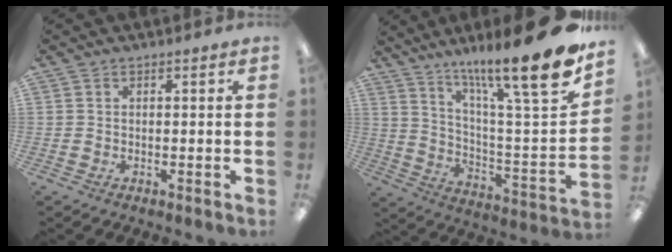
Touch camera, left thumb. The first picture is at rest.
{"total": 23.2, "force": [15.9, 2.3, 16.8], "torque": [-0.241, -0.117, 0.243]}